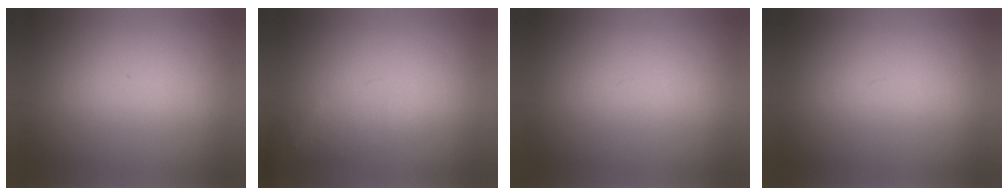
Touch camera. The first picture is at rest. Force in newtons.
{"total": 1.3}
{"total": 0.0}
{"total": 0.0}